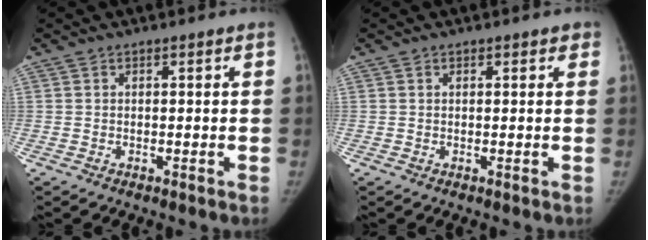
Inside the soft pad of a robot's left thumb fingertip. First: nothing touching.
{"total": 1.0, "force": [0.6, 0.7, 0.4], "torque": [0.010, -0.001, 0.003]}